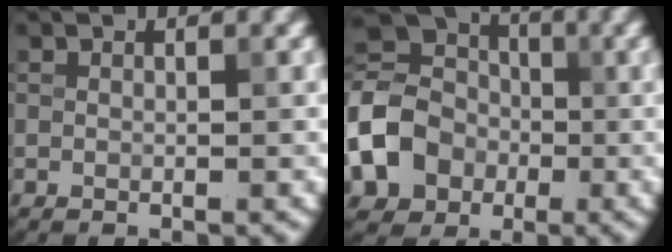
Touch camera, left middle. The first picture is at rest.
{"total": 9.0, "force": [-2.4, 7.3, 4.6], "torque": [-0.108, -0.003, -0.059]}